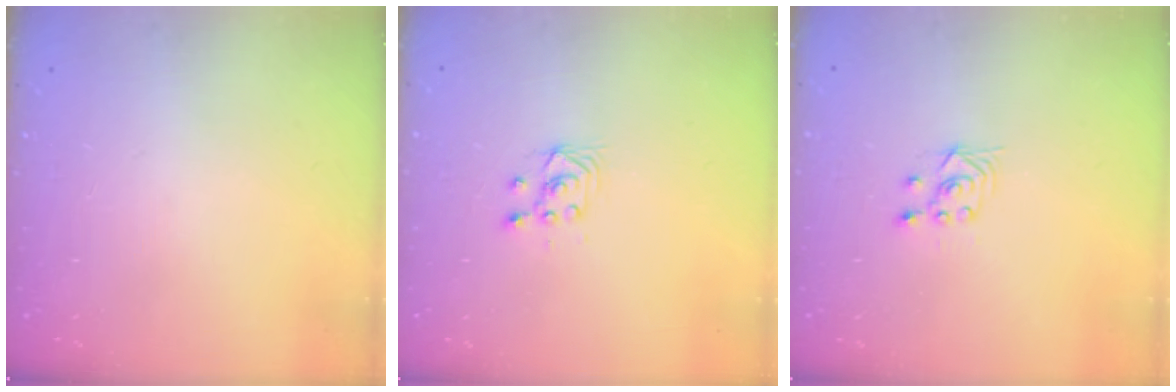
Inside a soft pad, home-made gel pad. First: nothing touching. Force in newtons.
{"total": 2.9, "press": 2.7, "slide": 1.0}
{"total": 2.9, "press": 2.5, "slide": 1.4}